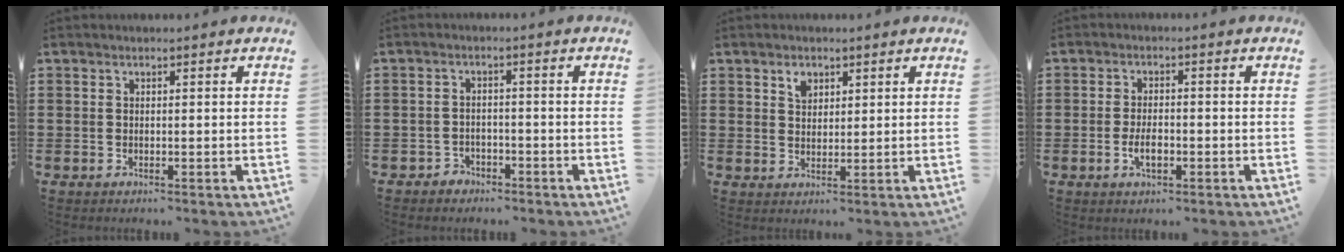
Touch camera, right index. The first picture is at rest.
{"total": 2.0, "force": [-1.8, 0.8, 0.1], "torque": [-0.009, -0.001, -0.039]}
{"total": 2.5, "force": [1.6, 1.6, 1.0], "torque": [-0.017, 0.001, 0.029]}
{"total": 3.3, "force": [-1.0, 1.6, 2.8], "torque": [-0.057, 0.001, -0.019]}